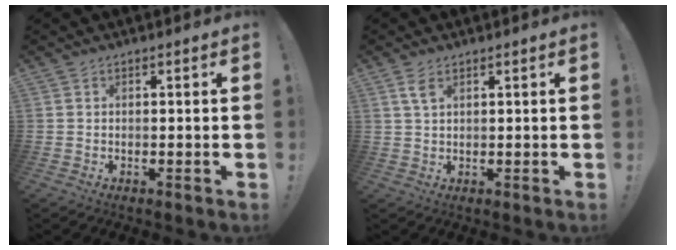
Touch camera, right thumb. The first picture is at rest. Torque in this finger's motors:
{"motor_torque": [0.04, 0.05, -0.12, -0.15, 0.01]}